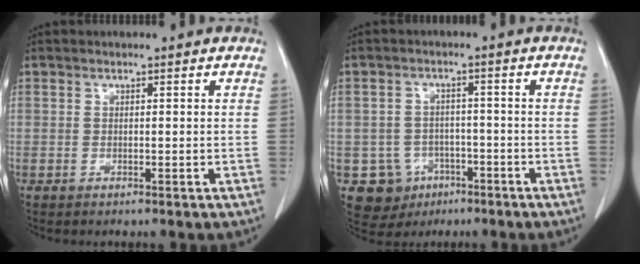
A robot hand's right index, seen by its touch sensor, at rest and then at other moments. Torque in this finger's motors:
{"motor_torque": [0.00, -0.01, -0.14, -0.08]}